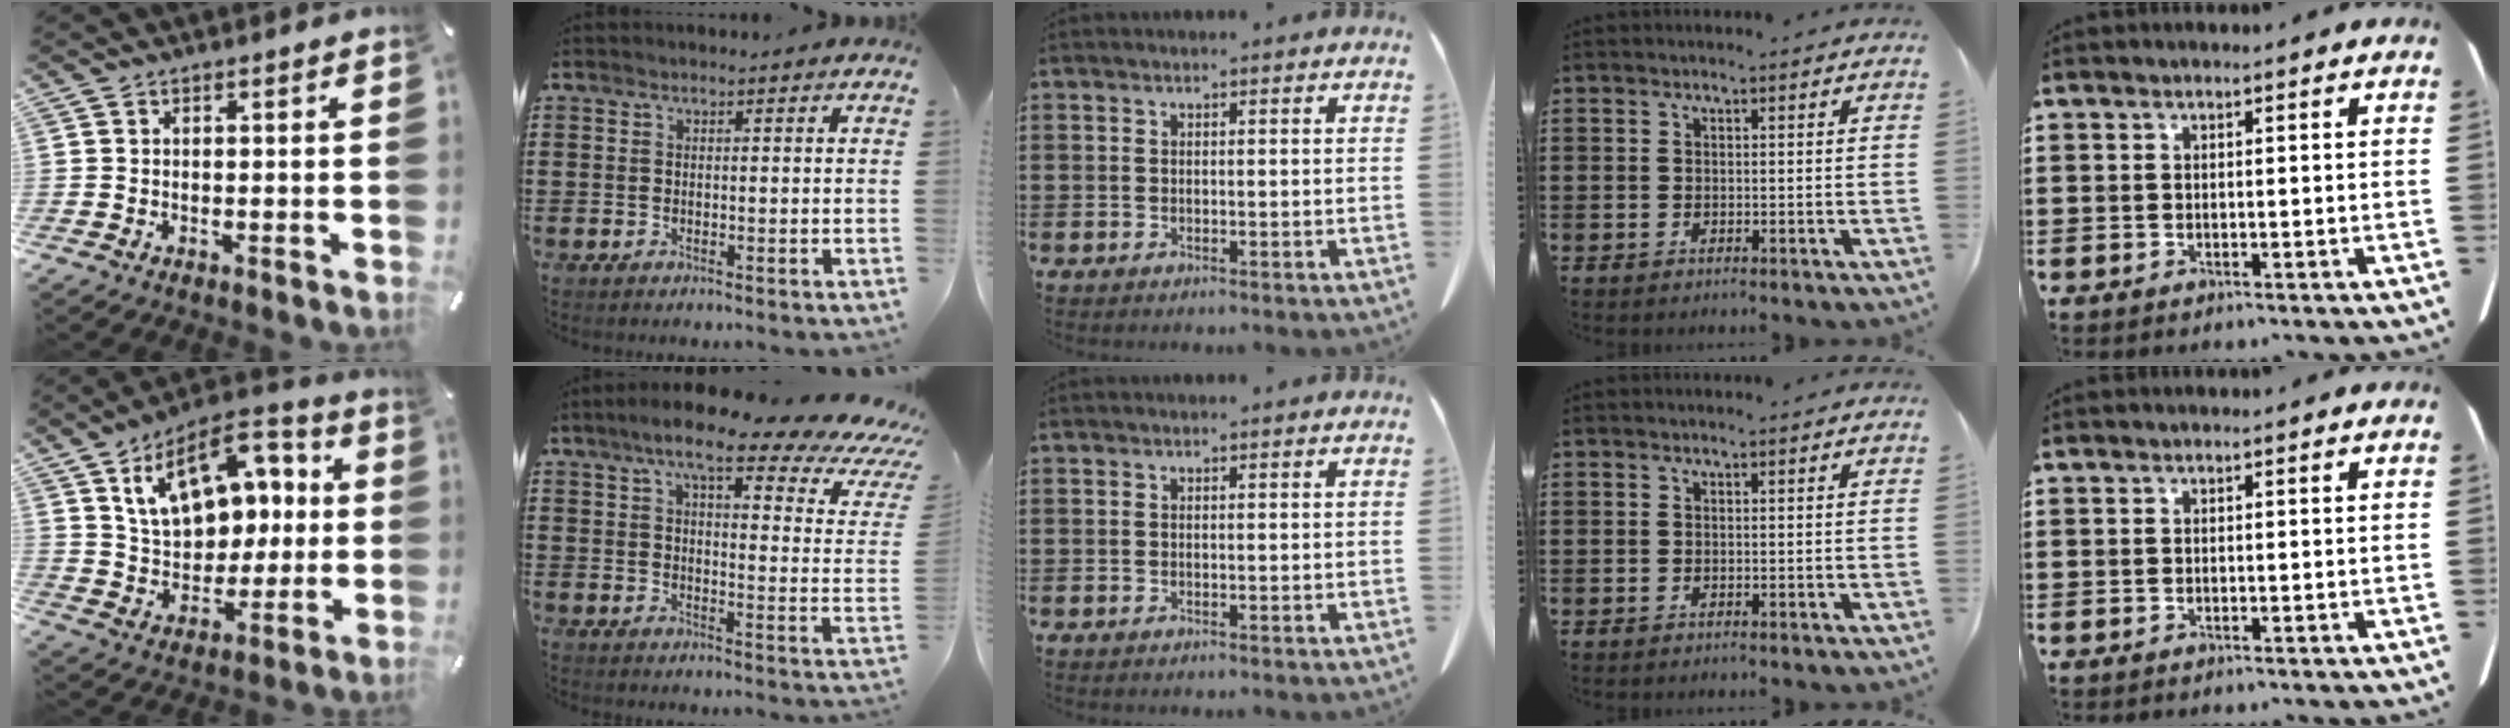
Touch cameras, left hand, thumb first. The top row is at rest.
{"thumb": {"total": 18.4, "force": [7.2, 12.6, 11.3], "torque": [-0.192, -0.019, 0.131]}, "index": {"total": 11.2, "force": [8.0, 2.4, 7.4], "torque": [-0.140, -0.034, 0.128]}}